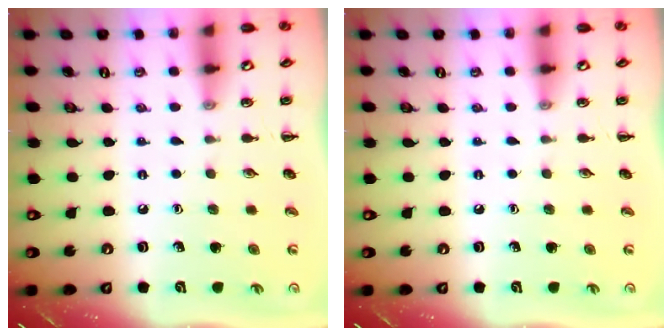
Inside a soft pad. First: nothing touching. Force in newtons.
{"total": 0.0}